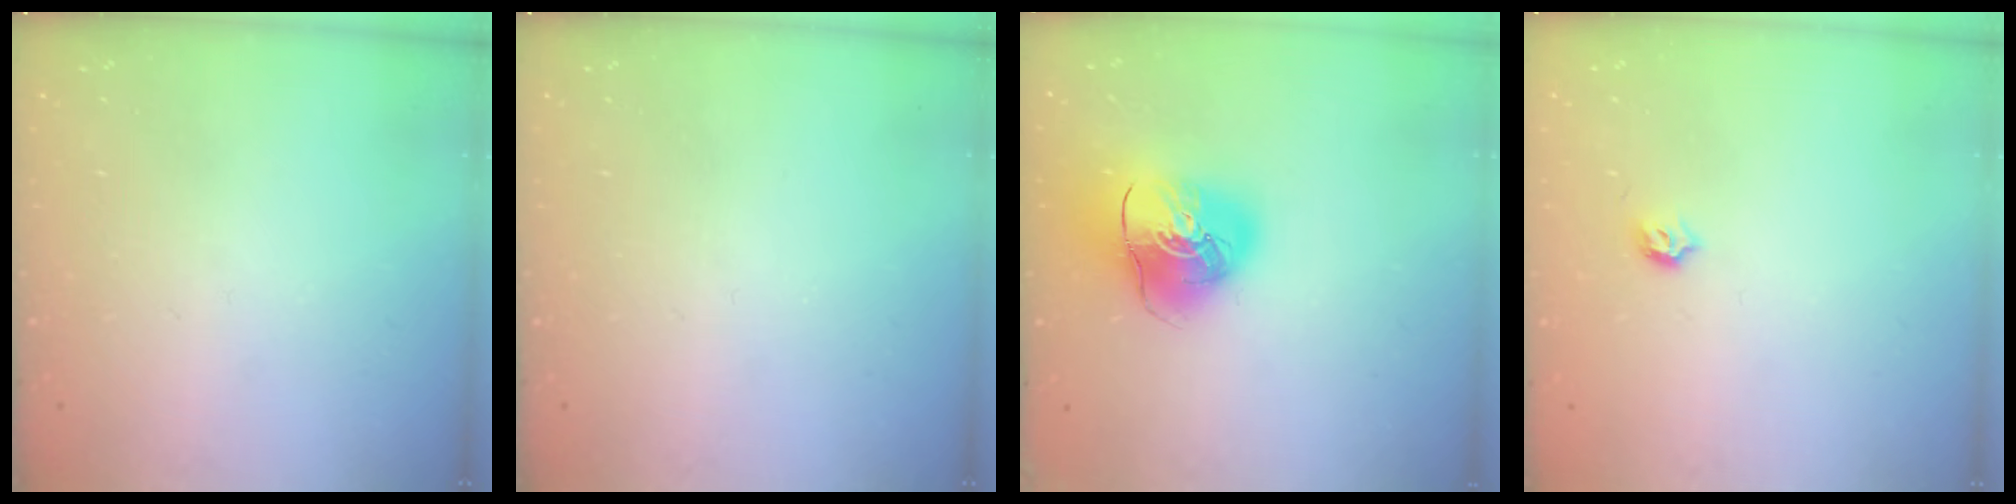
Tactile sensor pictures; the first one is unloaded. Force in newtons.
{"total": 0.0}
{"total": 11.7, "press": 11.5, "slide": 1.8}
{"total": 3.4, "press": 3.3, "slide": 0.5}